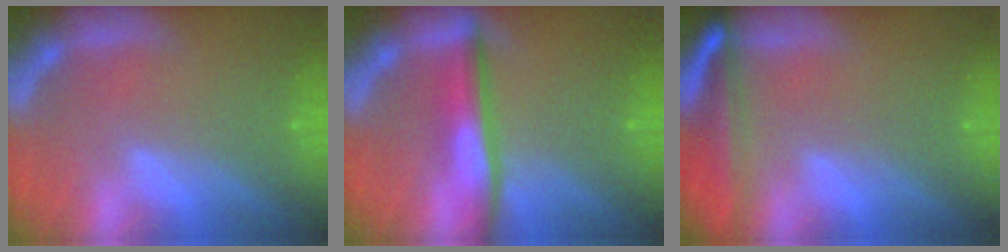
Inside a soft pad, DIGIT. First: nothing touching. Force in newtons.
{"total": 4.5}
{"total": 7.5}